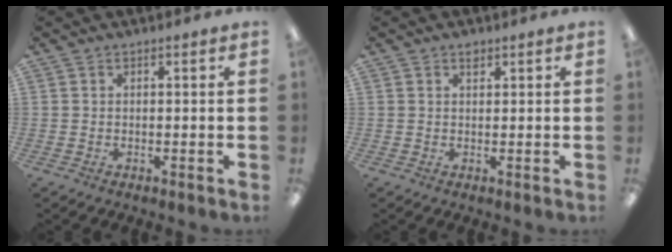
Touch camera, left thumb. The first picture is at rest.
{"total": 1.5, "force": [1.1, 0.8, 0.7], "torque": [-0.007, -0.002, 0.018]}